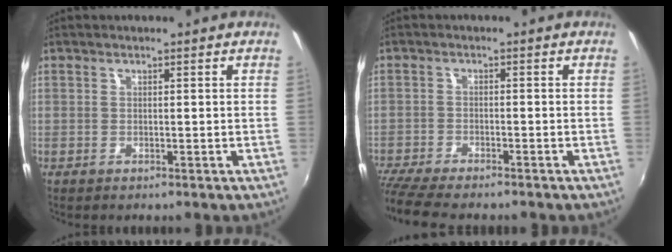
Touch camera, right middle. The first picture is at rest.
{"total": 9.0, "force": [-7.9, 1.2, 4.1], "torque": [-0.112, -0.040, -0.139]}